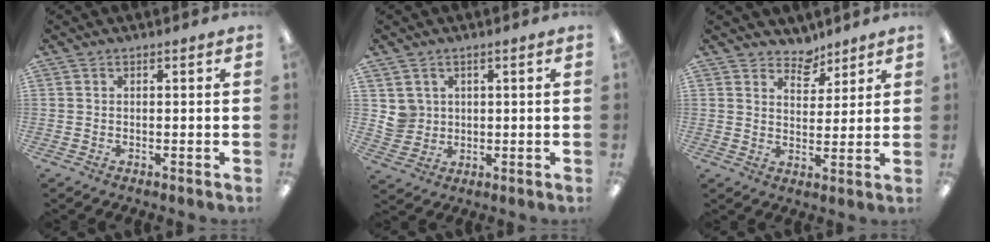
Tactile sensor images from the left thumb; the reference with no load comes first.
{"total": 4.6, "force": [1.8, 4.2, 0.3], "torque": [-0.006, -0.001, 0.033]}
{"total": 5.6, "force": [4.7, 2.9, 1.0], "torque": [-0.005, -0.033, 0.082]}